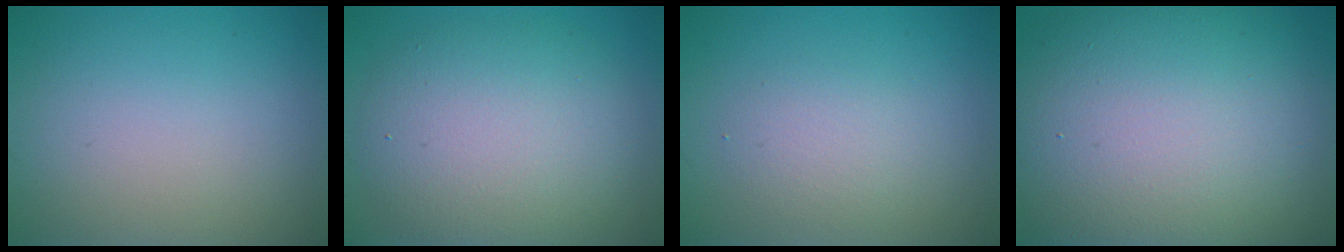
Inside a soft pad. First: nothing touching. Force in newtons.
{"total": 8.0, "press": 8.0, "slide": 0.2}
{"total": 2.1, "press": 2.1, "slide": 0.1}
{"total": 17.1, "press": 17.1, "slide": 1.0}